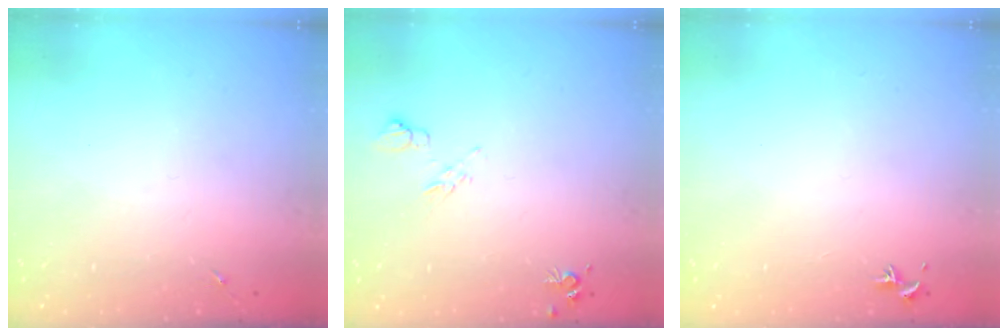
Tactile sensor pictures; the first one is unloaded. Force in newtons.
{"total": 6.4, "press": 6.3, "slide": 1.1}
{"total": 0.7, "press": 0.6, "slide": 0.5}